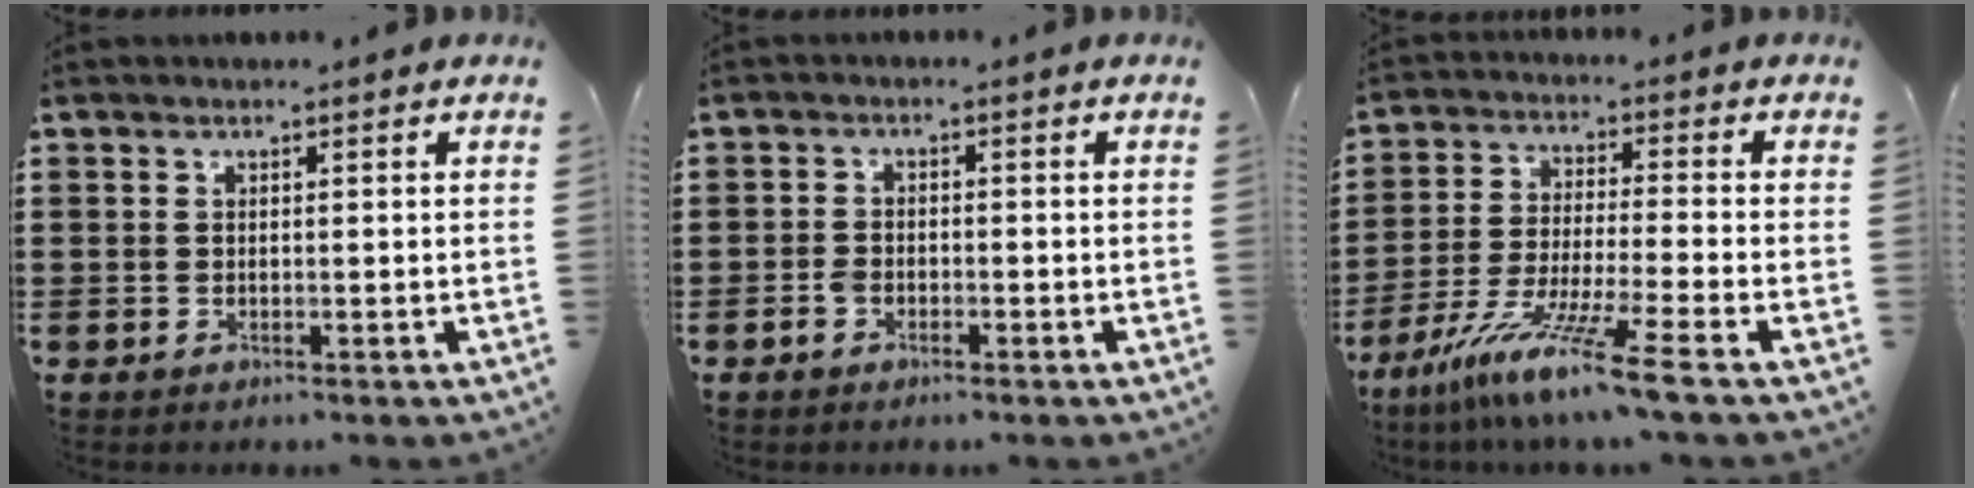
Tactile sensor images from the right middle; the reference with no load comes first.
{"total": 1.9, "force": [-1.2, 1.0, 1.0], "torque": [-0.029, -0.001, -0.026]}
{"total": 10.7, "force": [-8.0, -0.6, 7.1], "torque": [-0.144, -0.009, -0.161]}